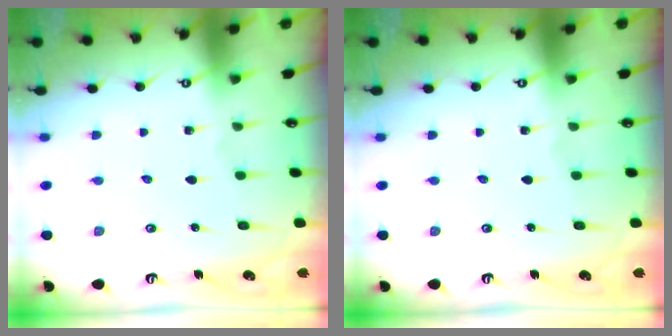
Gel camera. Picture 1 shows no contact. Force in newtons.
{"total": 0.0}